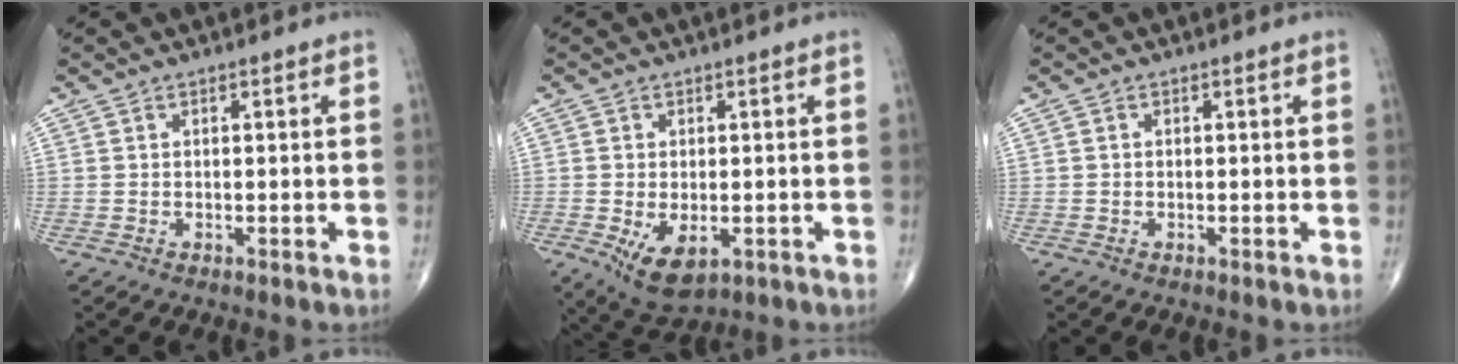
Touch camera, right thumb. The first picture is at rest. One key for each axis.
{"total": 7.2, "fx": -2.0, "fy": 3.9, "fz": 5.7, "tx": -0.094, "ty": -0.011, "tz": -0.021}
{"total": 0.0}